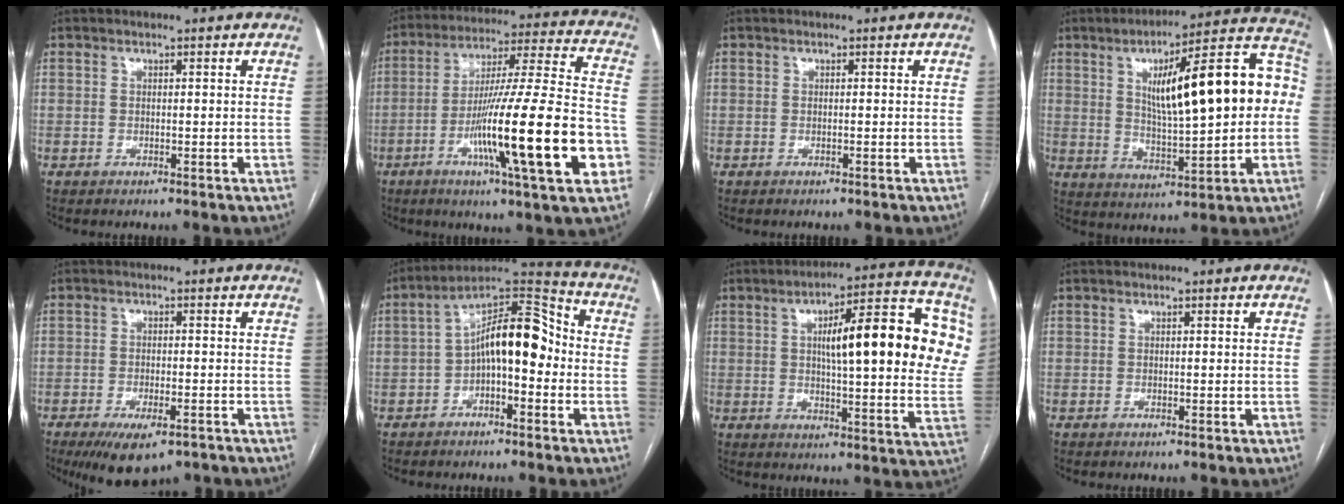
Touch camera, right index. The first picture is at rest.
{"total": 24.0, "force": [-7.6, 0.8, 22.8], "torque": [-0.340, -0.016, -0.125]}
{"total": 0.0}
{"total": 20.4, "force": [2.9, 4.3, 19.8], "torque": [-0.287, 0.041, 0.044]}
{"total": 8.2, "force": [-5.4, 2.8, 5.4], "torque": [-0.086, -0.013, -0.083]}
{"total": 11.9, "force": [-1.3, 4.8, 10.8], "torque": [-0.179, 0.050, -0.024]}
{"total": 21.7, "force": [5.2, 4.4, 20.7], "torque": [-0.242, 0.036, 0.068]}
{"total": 0.0}